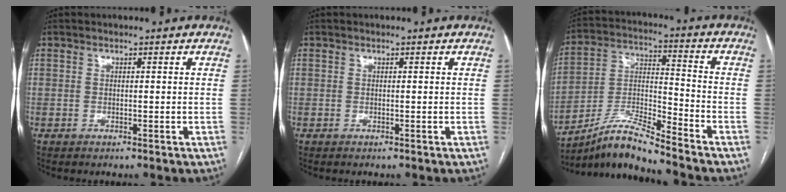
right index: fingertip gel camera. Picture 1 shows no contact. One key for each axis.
{"total": 0.0}
{"total": 10.1, "fx": -9.1, "fy": -1.0, "fz": 4.1, "tx": -0.091, "ty": 0.006, "tz": -0.170}